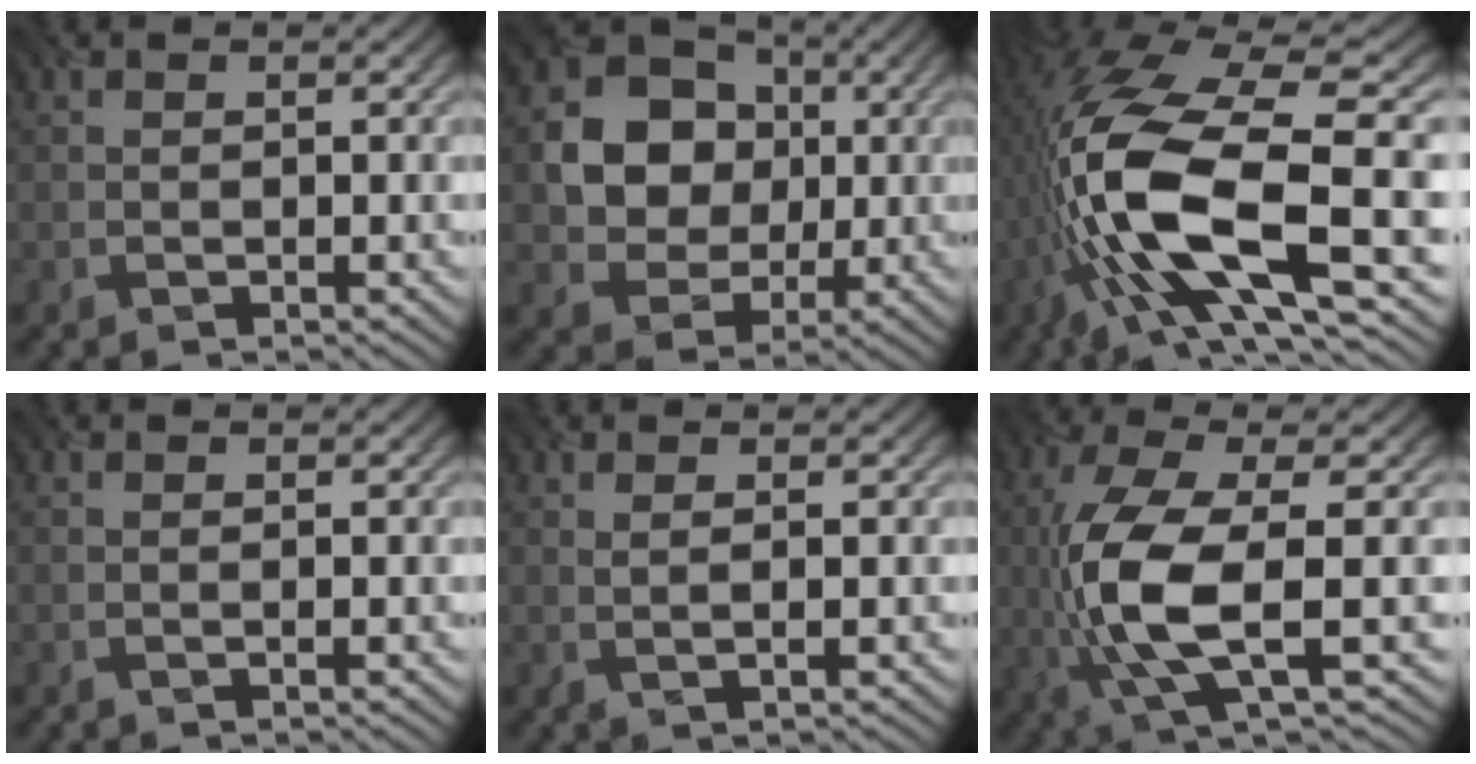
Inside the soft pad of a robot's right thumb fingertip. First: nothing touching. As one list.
[{"total": 10.4, "force": [1.0, 9.1, 5.0], "torque": [-0.111, 0.002, 0.013]}, {"total": 17.3, "force": [-3.0, 6.6, 15.7], "torque": [-0.336, -0.007, -0.047]}, {"total": 0.0}, {"total": 1.1, "force": [0.4, 0.2, 0.9], "torque": [-0.020, 0.004, 0.007]}, {"total": 10.2, "force": [-1.1, 3.2, 9.6], "torque": [-0.213, 0.004, -0.022]}]